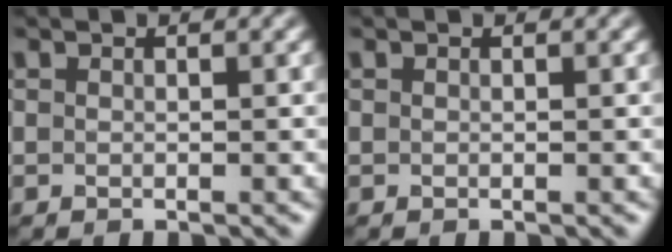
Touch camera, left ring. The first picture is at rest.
{"total": 0.0}